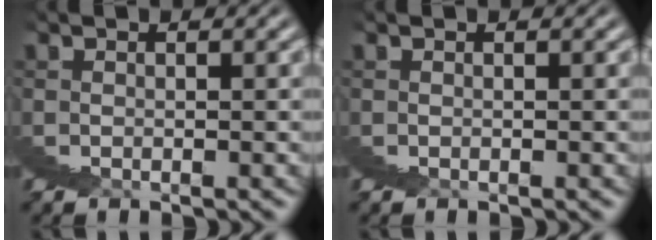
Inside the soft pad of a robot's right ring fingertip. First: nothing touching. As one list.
[{"total": 0.0}]